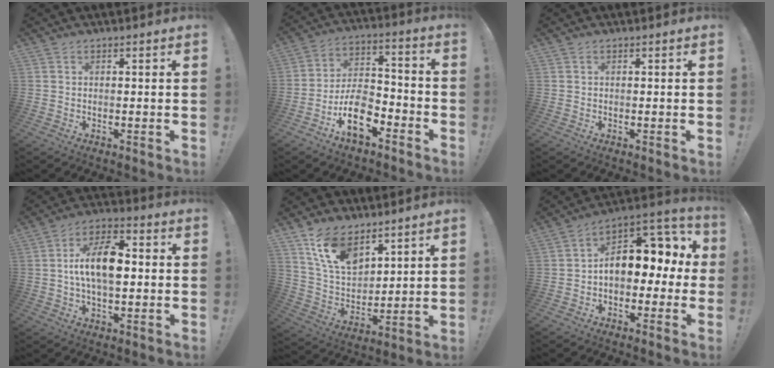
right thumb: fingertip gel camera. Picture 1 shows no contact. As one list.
[{"total": 15.3, "force": [-7.9, 10.3, 8.1], "torque": [-0.128, 0.055, -0.130]}, {"total": 0.0}, {"total": 13.6, "force": [0.4, 7.2, 11.5], "torque": [-0.197, 0.011, 0.006]}, {"total": 13.8, "force": [9.4, 7.4, 6.8], "torque": [-0.133, -0.049, 0.181]}, {"total": 13.2, "force": [1.8, 9.1, 9.4], "torque": [-0.113, -0.011, 0.031]}]